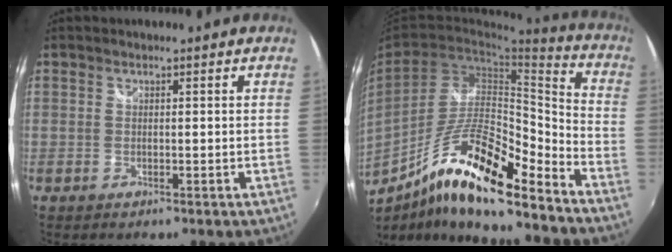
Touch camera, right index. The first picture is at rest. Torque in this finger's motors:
{"motor_torque": [1.14, -1.00, 1.05, 0.21]}